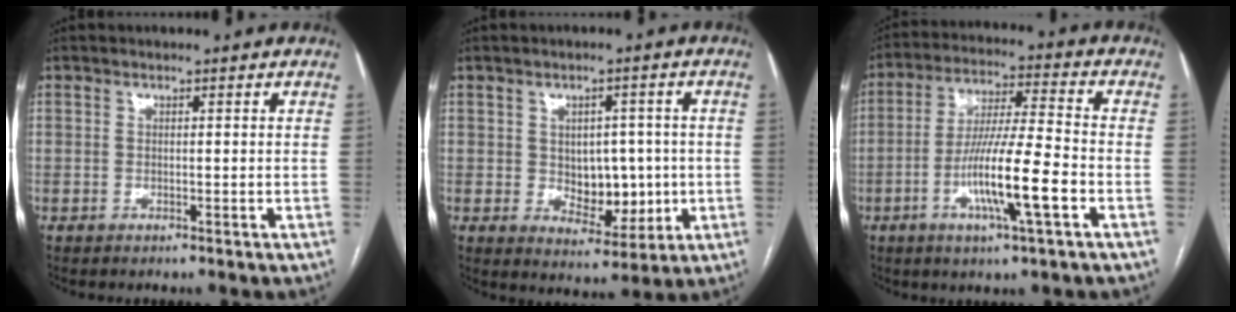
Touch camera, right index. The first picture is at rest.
{"total": 7.8, "force": [-0.3, 4.9, 6.0], "torque": [-0.079, 0.005, 0.009]}
{"total": 12.5, "force": [-4.3, 0.5, 11.8], "torque": [-0.220, -0.006, -0.079]}